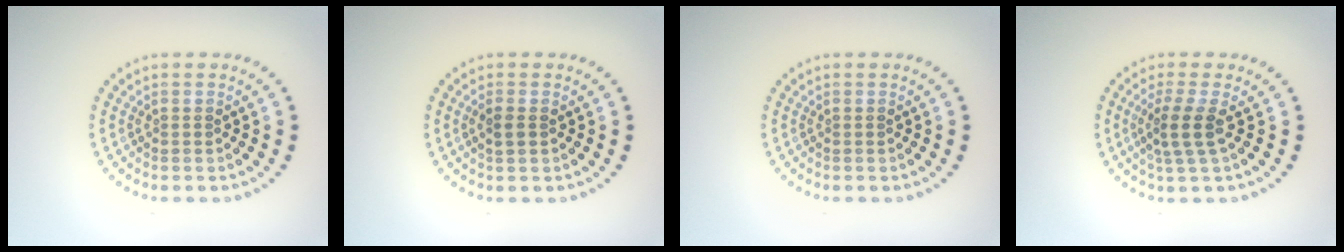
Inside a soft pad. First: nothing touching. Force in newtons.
{"total": 1.2, "press": 1.2, "slide": 0.2}
{"total": 0.0}
{"total": 2.5, "press": 1.9, "slide": 1.7}